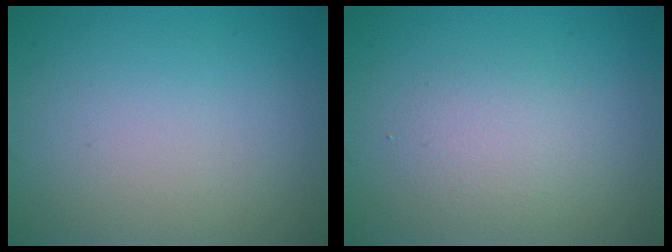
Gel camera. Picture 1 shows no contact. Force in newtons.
{"total": 2.0, "press": 2.0, "slide": 0.1}